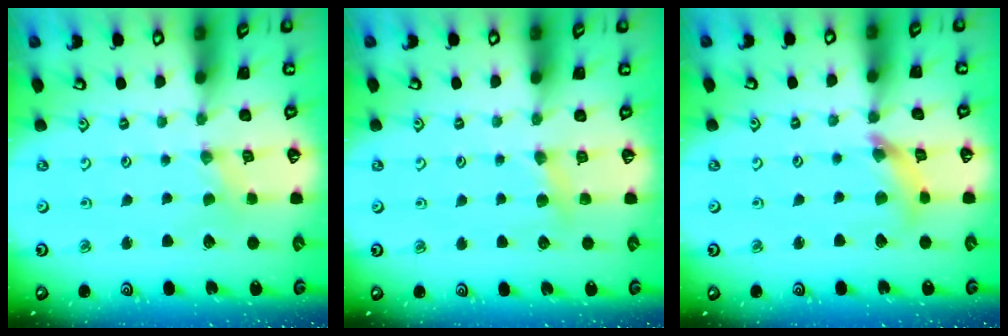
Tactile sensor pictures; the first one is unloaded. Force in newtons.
{"total": 4.4, "press": 4.3, "slide": 0.6}
{"total": 7.8, "press": 7.7, "slide": 0.9}